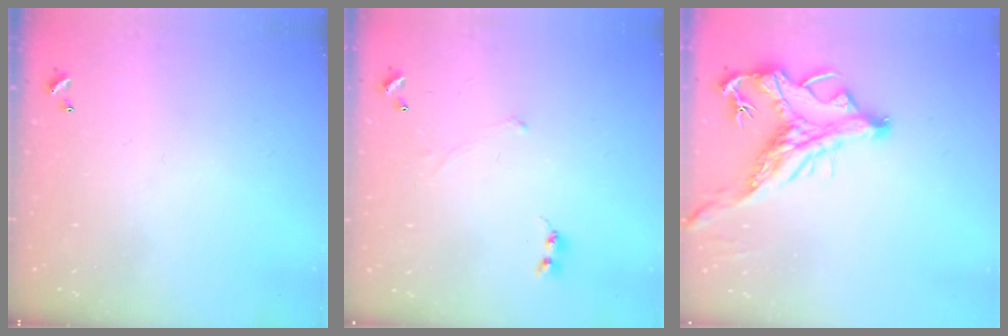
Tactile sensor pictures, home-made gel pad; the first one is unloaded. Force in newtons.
{"total": 0.7, "press": 0.4, "slide": 0.5}
{"total": 2.9, "press": 2.5, "slide": 1.4}